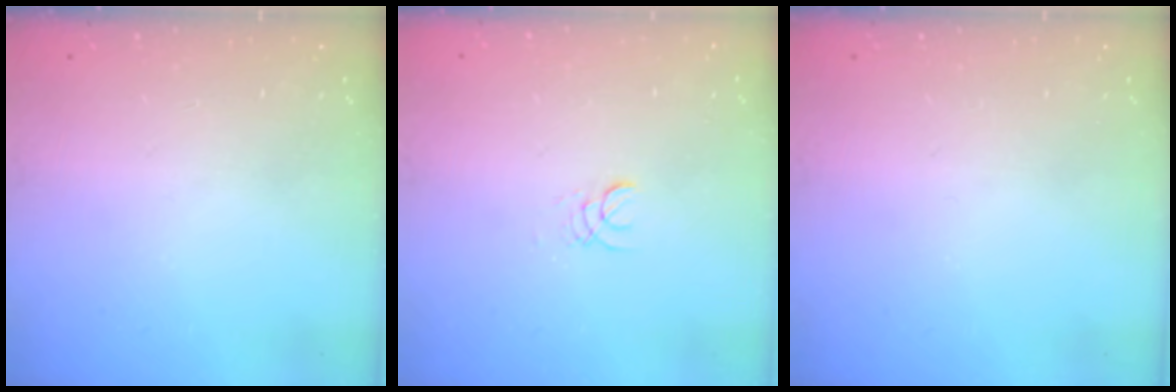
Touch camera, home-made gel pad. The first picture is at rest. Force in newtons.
{"total": 1.6, "press": 1.6, "slide": 0.3}
{"total": 0.0}